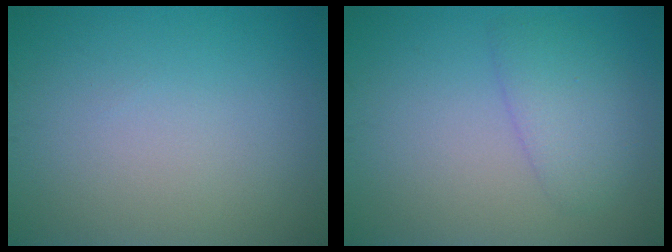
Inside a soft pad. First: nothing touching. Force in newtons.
{"total": 2.7, "press": 2.7, "slide": 0.3}